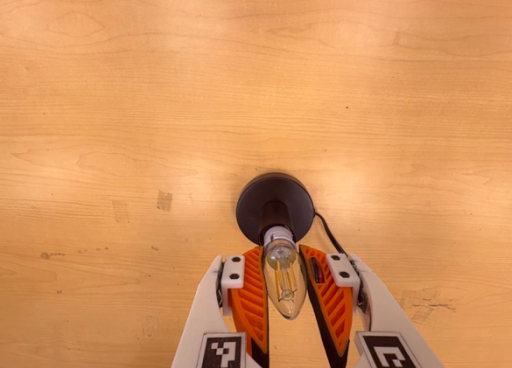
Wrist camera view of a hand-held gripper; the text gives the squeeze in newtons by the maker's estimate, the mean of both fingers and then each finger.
{"total": 12.8, "left": 12.6, "right": 13.0}